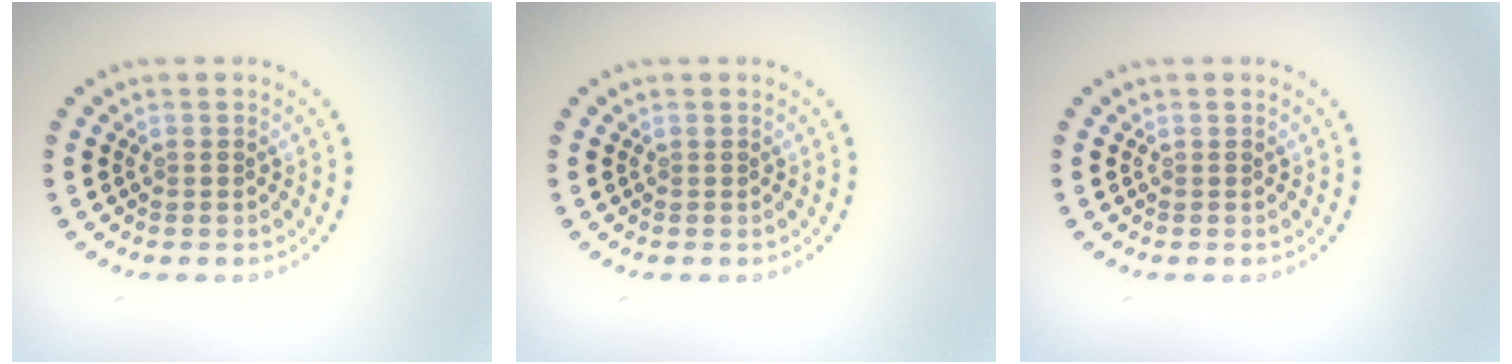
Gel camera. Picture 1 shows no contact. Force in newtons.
{"total": 0.0}
{"total": 0.0}